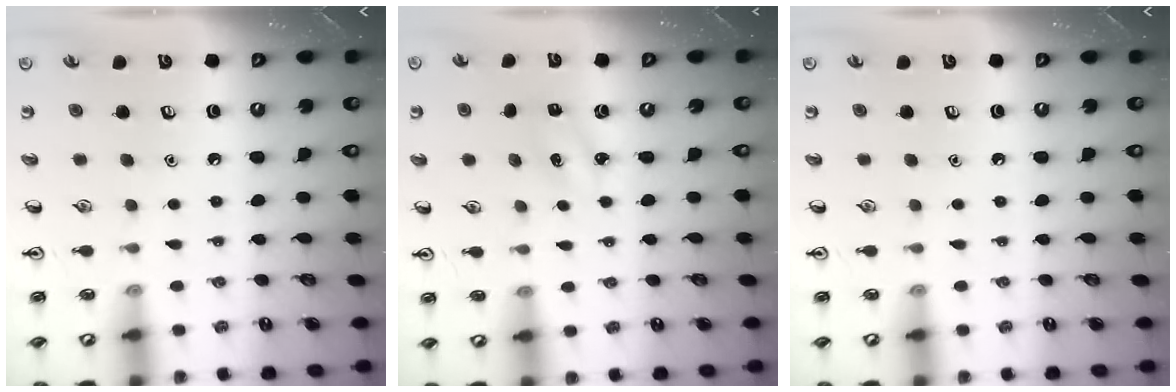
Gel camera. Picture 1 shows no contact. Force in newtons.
{"total": 2.2, "press": 2.1, "slide": 0.8}
{"total": 0.0}